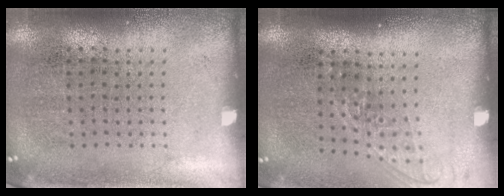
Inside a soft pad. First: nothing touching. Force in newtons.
{"total": 1.3, "press": 1.0, "slide": 0.8}